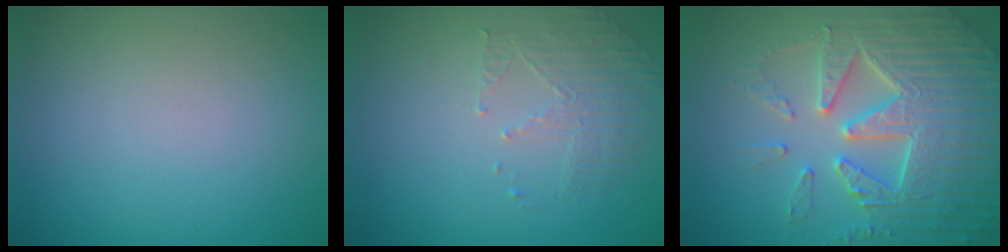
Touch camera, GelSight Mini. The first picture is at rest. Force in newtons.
{"total": 1.8, "press": 1.1, "slide": 1.4}
{"total": 7.7, "press": 7.5, "slide": 1.5}